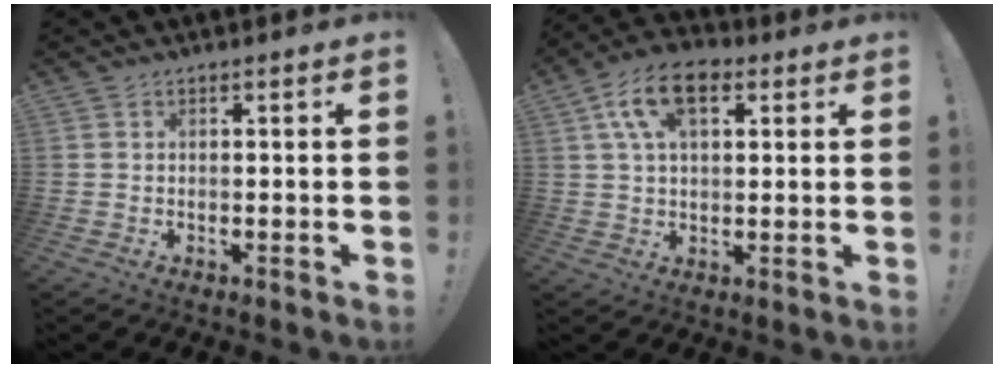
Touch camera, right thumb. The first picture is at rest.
{"total": 12.7, "force": [4.9, 6.9, 9.4], "torque": [-0.173, 0.005, 0.091]}